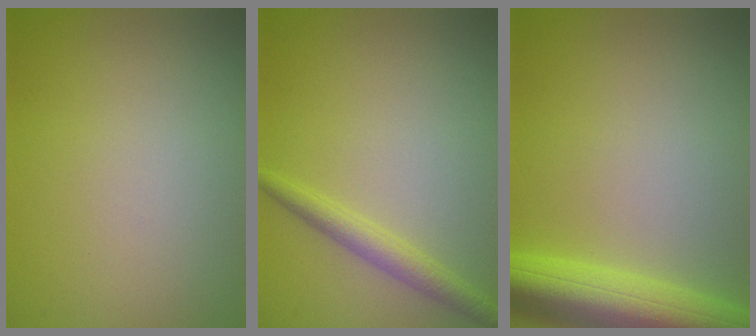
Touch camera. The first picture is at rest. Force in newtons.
{"total": 2.2, "press": 2.2, "slide": 0.0}
{"total": 7.8, "press": 7.8, "slide": 0.4}